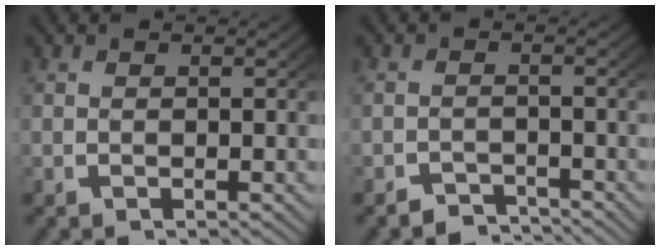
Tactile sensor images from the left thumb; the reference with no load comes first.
{"total": 2.5, "force": [-2.3, 0.7, 0.5], "torque": [-0.002, -0.010, -0.043]}